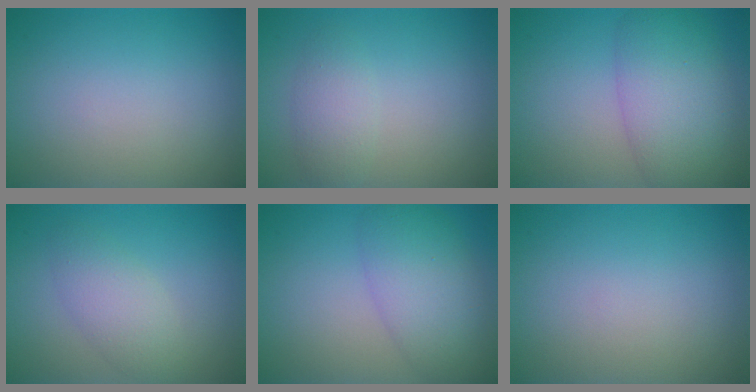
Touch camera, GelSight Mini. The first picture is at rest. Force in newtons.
{"total": 2.2, "press": 2.2, "slide": 0.1}
{"total": 7.3, "press": 7.3, "slide": 0.3}
{"total": 2.9, "press": 2.9, "slide": 0.1}
{"total": 5.7, "press": 5.7, "slide": 0.2}
{"total": 0.0}